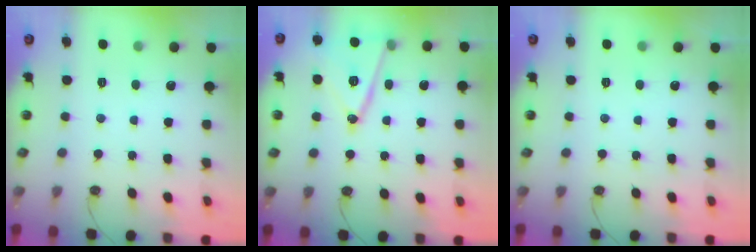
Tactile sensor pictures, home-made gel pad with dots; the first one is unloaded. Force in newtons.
{"total": 15.6, "press": 15.2, "slide": 3.4}
{"total": 0.0}